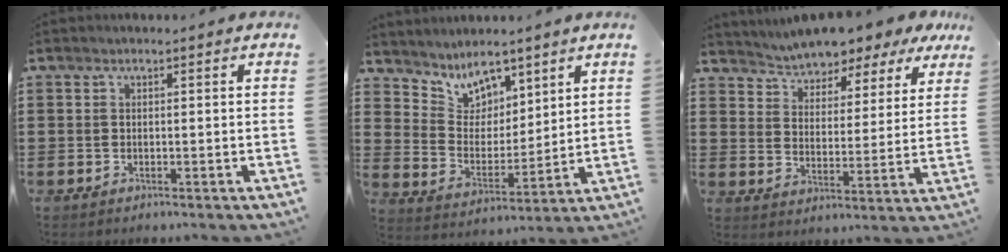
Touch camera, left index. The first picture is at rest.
{"total": 6.6, "force": [5.6, 3.3, 0.7], "torque": [-0.046, -0.039, 0.102]}
{"total": 5.2, "force": [5.2, 0.4, -0.3], "torque": [-0.028, -0.037, 0.088]}